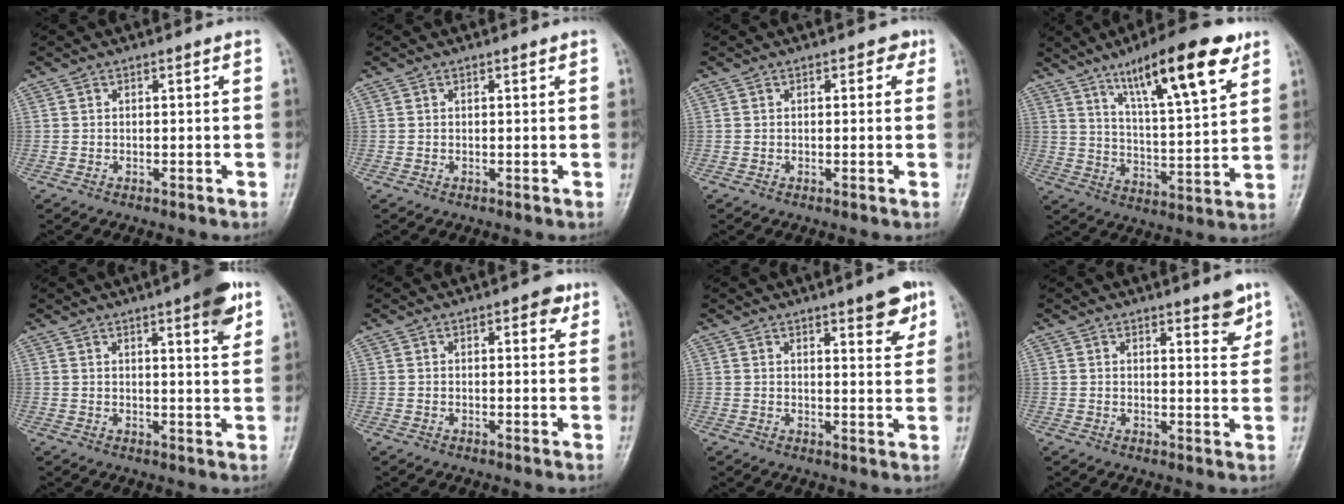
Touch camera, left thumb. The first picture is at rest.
{"total": 0.5, "force": [0.4, 0.1, 0.4], "torque": [-0.006, -0.001, 0.004]}
{"total": 1.9, "force": [0.9, 1.3, 1.1], "torque": [0.002, 0.001, 0.005]}
{"total": 18.9, "force": [10.8, 4.4, 14.9], "torque": [-0.212, -0.044, 0.177]}
{"total": 9.9, "force": [5.4, 2.0, 8.1], "torque": [-0.094, -0.022, 0.067]}
{"total": 3.5, "force": [1.9, 1.6, 2.5], "torque": [-0.019, -0.004, 0.018]}
{"total": 7.4, "force": [4.3, 2.0, 5.7], "torque": [-0.060, -0.023, 0.054]}
{"total": 5.5, "force": [3.5, 1.6, 3.9], "torque": [-0.036, -0.022, 0.043]}